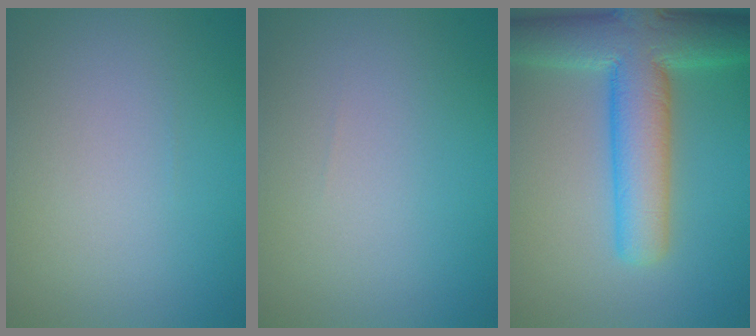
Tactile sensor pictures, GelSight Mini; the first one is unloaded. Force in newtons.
{"total": 0.0}
{"total": 9.6, "press": 9.6, "slide": 0.5}